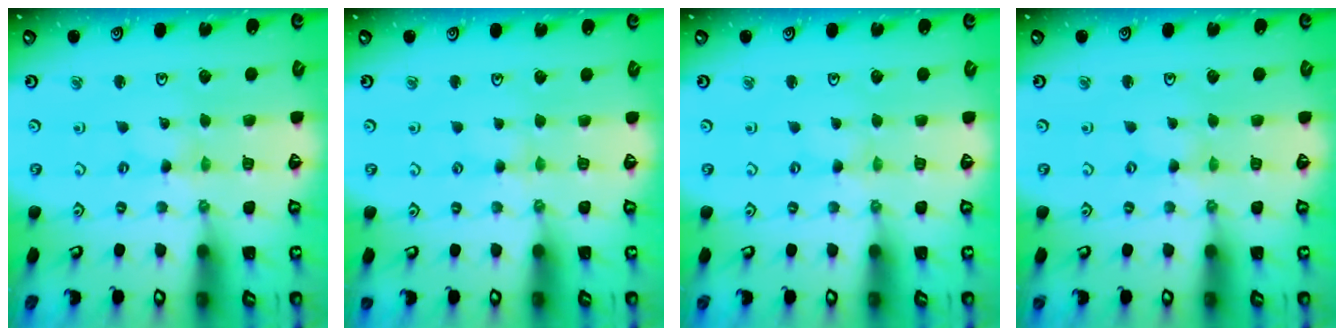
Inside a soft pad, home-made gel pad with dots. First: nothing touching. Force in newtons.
{"total": 3.1, "press": 3.1, "slide": 0.5}
{"total": 0.0}
{"total": 0.0}